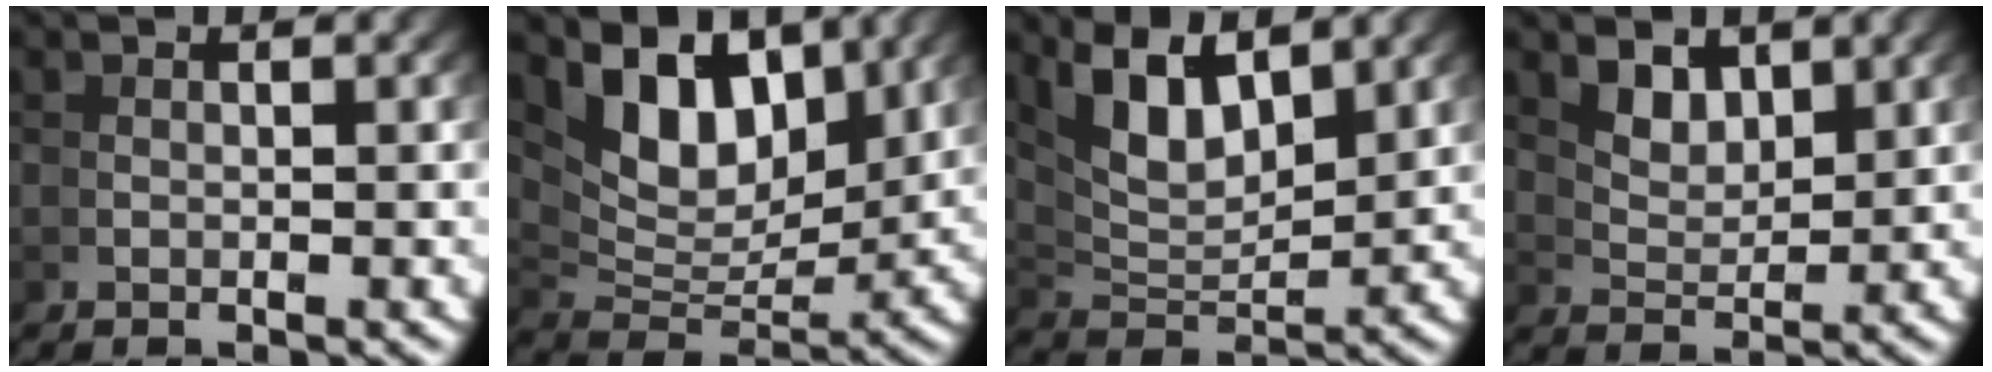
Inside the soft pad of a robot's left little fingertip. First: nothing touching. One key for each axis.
{"total": 10.1, "fx": 3.8, "fy": 6.3, "fz": 6.9, "tx": -0.127, "ty": -0.011, "tz": 0.069}
{"total": 6.8, "fx": 2.9, "fy": 3.6, "fz": 5.0, "tx": -0.094, "ty": -0.016, "tz": 0.066}
{"total": 3.3, "fx": 2.3, "fy": 1.4, "fz": 1.9, "tx": -0.035, "ty": -0.007, "tz": 0.049}